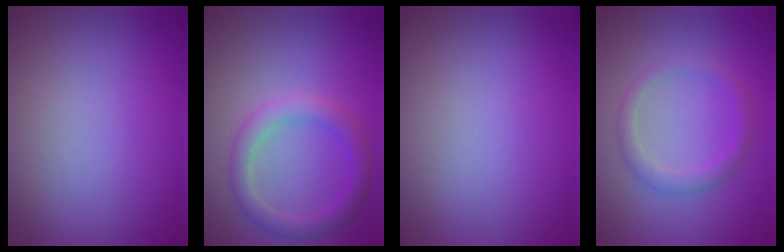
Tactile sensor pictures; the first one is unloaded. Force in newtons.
{"total": 2.8, "press": 2.8, "slide": 0.1}
{"total": 0.0}
{"total": 1.9, "press": 1.9, "slide": 0.1}